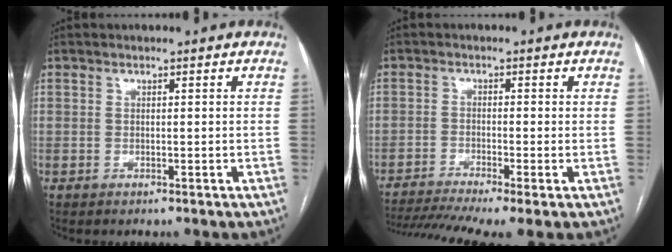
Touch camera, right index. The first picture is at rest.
{"total": 11.1, "force": [-8.4, 0.4, 7.2], "torque": [-0.123, -0.011, -0.138]}